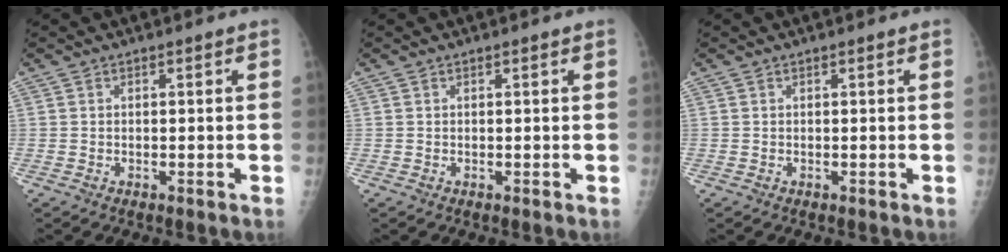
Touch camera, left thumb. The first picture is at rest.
{"total": 0.0}
{"total": 0.0}